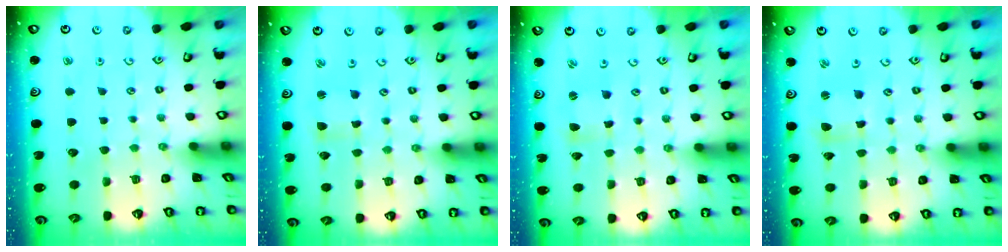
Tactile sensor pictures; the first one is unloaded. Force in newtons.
{"total": 2.3, "press": 2.3, "slide": 0.4}
{"total": 1.3, "press": 1.2, "slide": 0.2}
{"total": 3.3, "press": 3.3, "slide": 0.4}